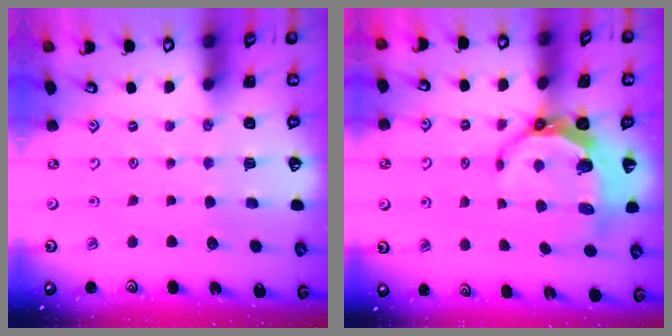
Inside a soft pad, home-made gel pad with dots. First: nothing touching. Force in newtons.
{"total": 7.9, "press": 6.9, "slide": 3.8}